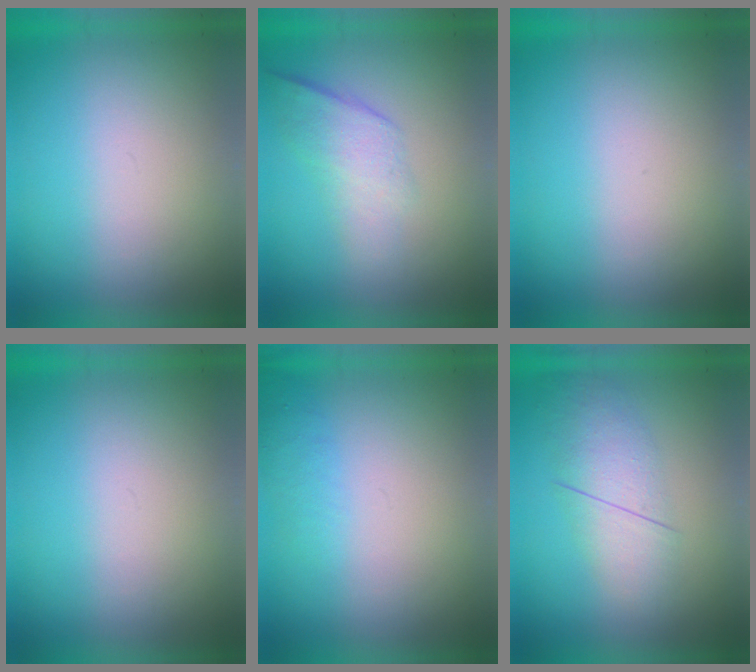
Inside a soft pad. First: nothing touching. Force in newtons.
{"total": 2.2}
{"total": 0.0}
{"total": 0.0}
{"total": 1.4}
{"total": 2.7}